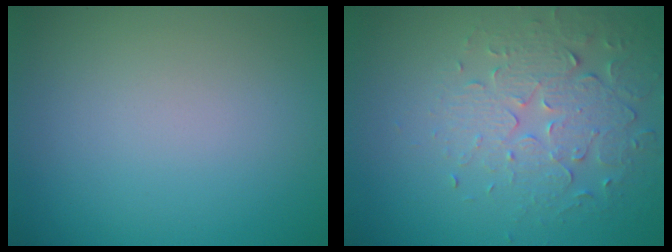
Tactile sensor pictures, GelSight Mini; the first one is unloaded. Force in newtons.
{"total": 4.1, "press": 3.5, "slide": 2.2}